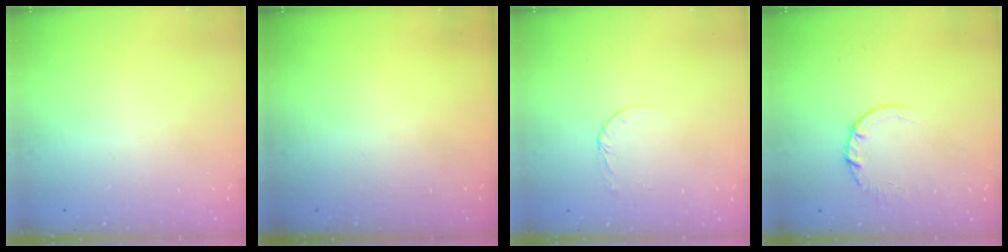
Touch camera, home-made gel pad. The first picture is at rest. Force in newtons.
{"total": 0.0}
{"total": 2.6, "press": 2.6, "slide": 0.1}
{"total": 2.7, "press": 2.7, "slide": 0.4}